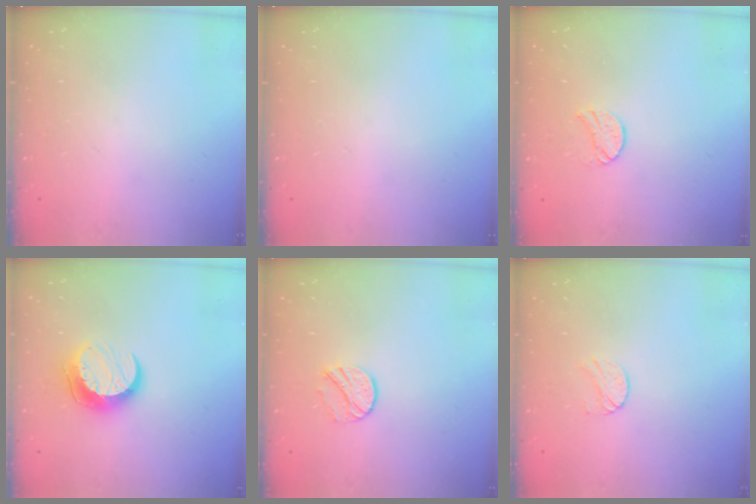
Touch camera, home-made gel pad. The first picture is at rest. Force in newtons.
{"total": 0.0}
{"total": 7.8, "press": 7.8, "slide": 0.4}
{"total": 10.7, "press": 10.7, "slide": 0.3}
{"total": 8.3, "press": 8.3, "slide": 0.8}
{"total": 5.3, "press": 5.3, "slide": 0.5}